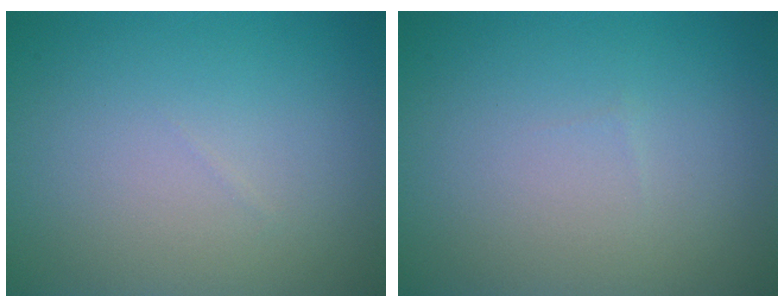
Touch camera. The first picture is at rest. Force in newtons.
{"total": 0.0}